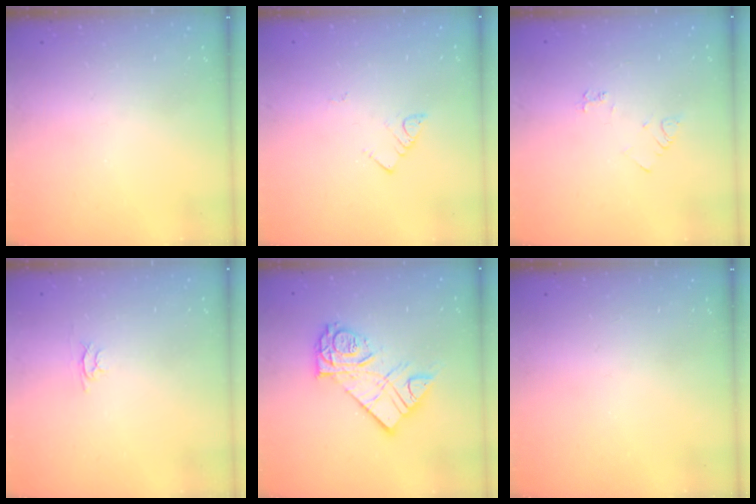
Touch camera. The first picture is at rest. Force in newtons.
{"total": 2.9, "press": 2.9, "slide": 0.3}
{"total": 4.0, "press": 3.9, "slide": 0.6}
{"total": 2.4, "press": 2.4, "slide": 0.3}
{"total": 15.7, "press": 15.6, "slide": 1.2}
{"total": 0.0}